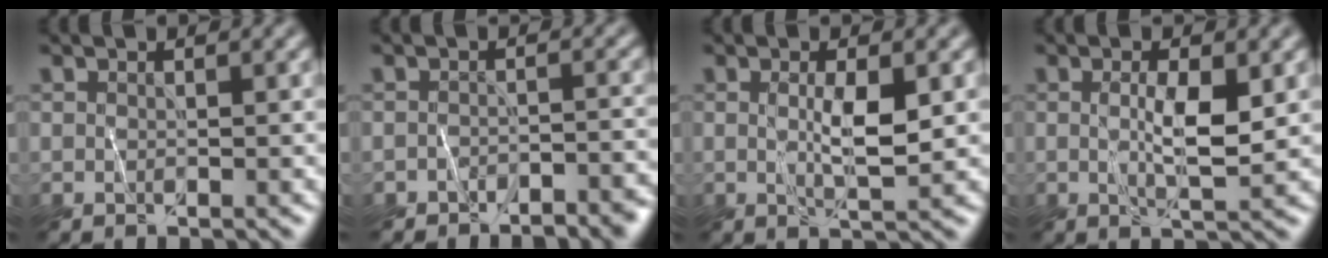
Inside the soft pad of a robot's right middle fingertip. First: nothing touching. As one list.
[{"total": 3.6, "force": [-3.4, 0.8, 0.8], "torque": [-0.011, 0.004, -0.043]}, {"total": 2.9, "force": [0.4, 0.4, 2.9], "torque": [-0.053, 0.001, 0.008]}, {"total": 3.3, "force": [0.4, 0.5, 3.2], "torque": [-0.059, 0.002, 0.010]}]